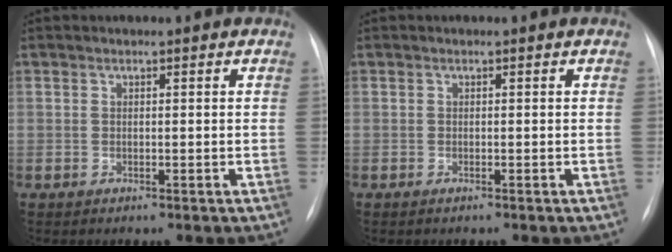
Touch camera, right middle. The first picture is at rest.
{"total": 0.0}